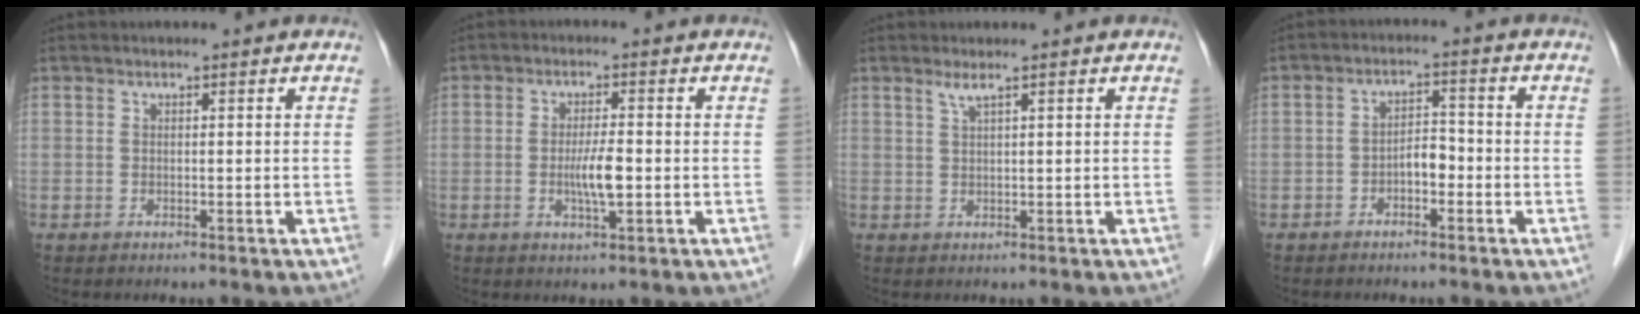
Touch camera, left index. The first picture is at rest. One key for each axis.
{"total": 4.1, "fx": -0.7, "fy": 0.5, "fz": 4.0, "tx": -0.079, "ty": -0.005, "tz": -0.012}
{"total": 1.4, "fx": 0.9, "fy": -0.3, "fz": 1.0, "tx": -0.025, "ty": 0.001, "tz": 0.021}
{"total": 3.1, "fx": -1.4, "fy": 1.4, "fz": 2.3, "tx": -0.038, "ty": 0.013, "tz": -0.025}